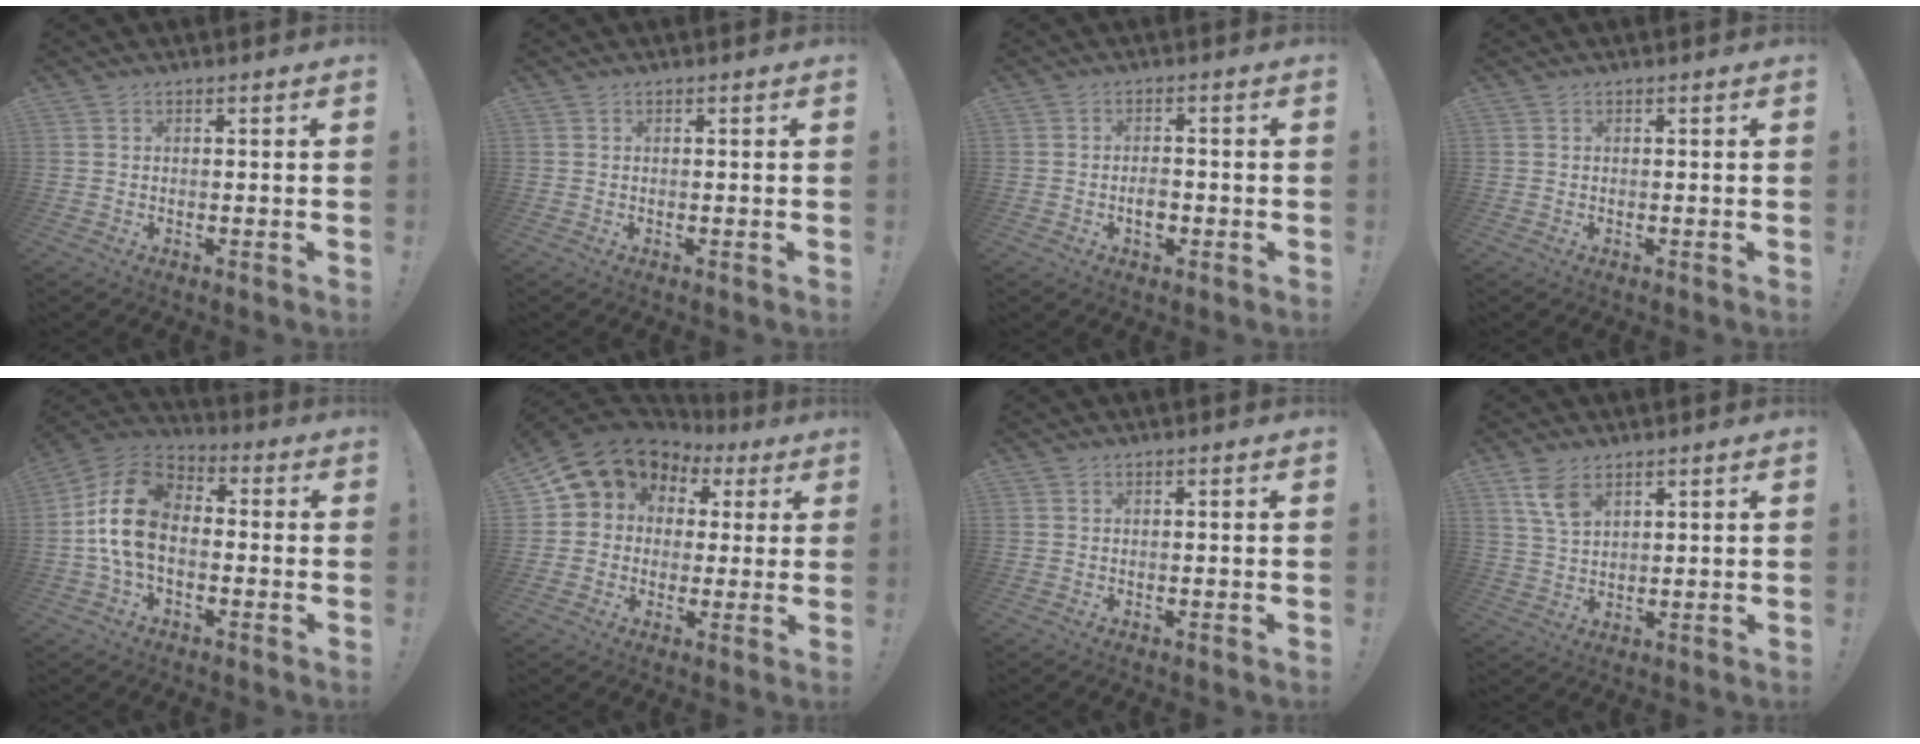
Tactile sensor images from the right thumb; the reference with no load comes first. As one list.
[{"total": 0.0}, {"total": 3.9, "force": [-1.5, 2.4, 2.7], "torque": [-0.035, 0.006, -0.027]}, {"total": 0.0}, {"total": 16.3, "force": [-0.9, 10.8, 12.2], "torque": [-0.236, 0.030, -0.009]}, {"total": 9.6, "force": [3.4, 8.3, 3.5], "torque": [-0.062, -0.030, 0.066]}, {"total": 0.0}, {"total": 6.5, "force": [3.9, 3.3, 4.1], "torque": [-0.080, -0.015, 0.075]}]